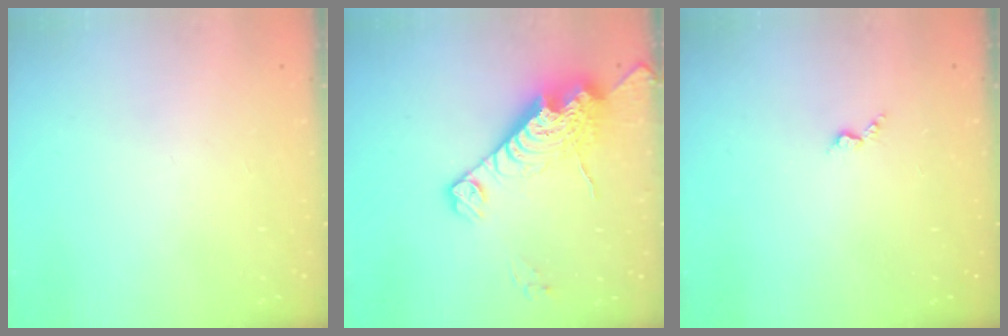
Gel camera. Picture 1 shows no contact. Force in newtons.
{"total": 16.8, "press": 16.7, "slide": 1.4}
{"total": 3.0, "press": 3.0, "slide": 0.5}